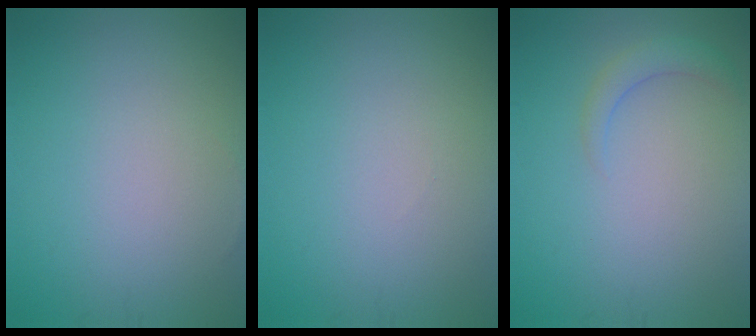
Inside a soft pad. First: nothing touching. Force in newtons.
{"total": 0.0}
{"total": 1.6, "press": 1.6, "slide": 0.2}